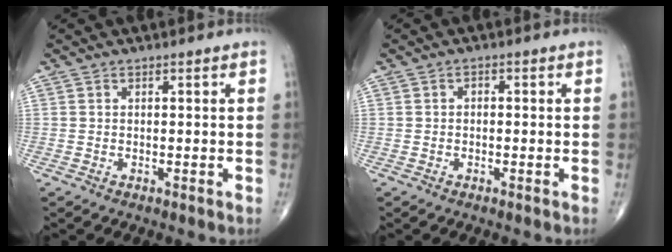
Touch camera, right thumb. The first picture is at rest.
{"total": 1.0, "force": [0.0, 0.7, 0.7], "torque": [-0.005, 0.004, -0.004]}